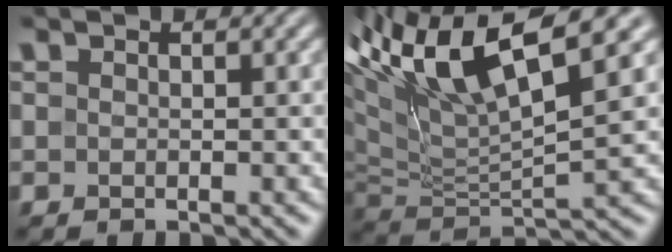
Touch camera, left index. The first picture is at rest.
{"total": 11.2, "force": [6.2, 2.7, 8.9], "torque": [-0.177, 0.024, 0.115]}